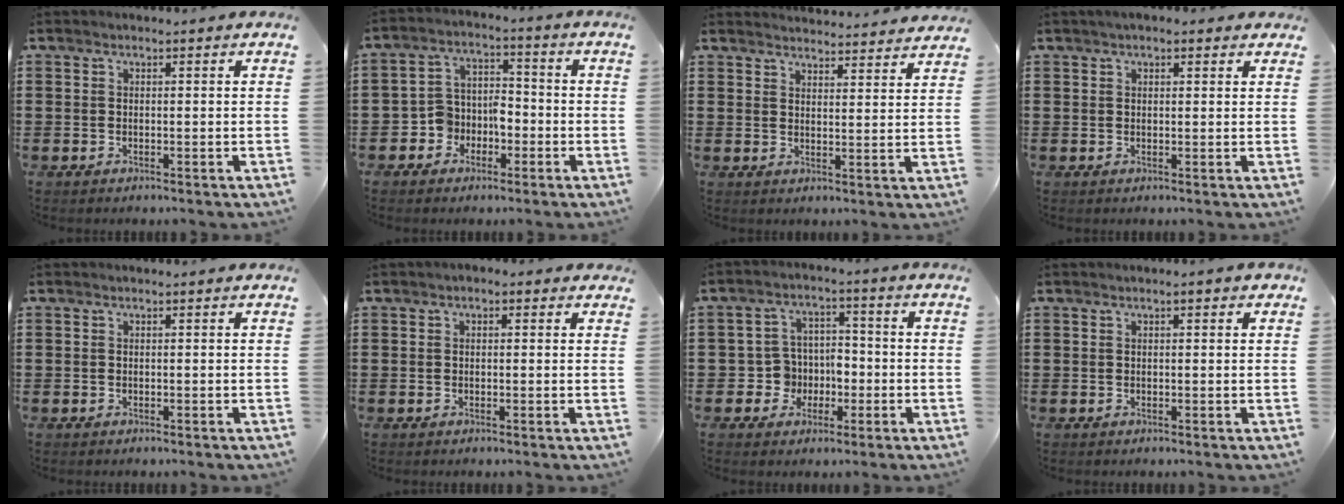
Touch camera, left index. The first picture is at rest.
{"total": 5.3, "force": [-3.0, 4.1, 1.6], "torque": [-0.046, 0.008, -0.062]}
{"total": 3.5, "force": [3.4, -0.2, -0.2], "torque": [0.001, -0.023, 0.060]}
{"total": 1.8, "force": [1.3, 0.7, 1.0], "torque": [-0.021, 0.008, 0.023]}
{"total": 0.0}
{"total": 1.1, "force": [0.1, 0.8, 0.7], "torque": [-0.015, 0.007, 0.001]}
{"total": 5.7, "force": [-1.5, 5.3, 1.4], "torque": [-0.044, 0.018, -0.028]}
{"total": 1.0, "force": [0.3, 0.3, 0.9], "torque": [-0.017, 0.004, 0.006]}